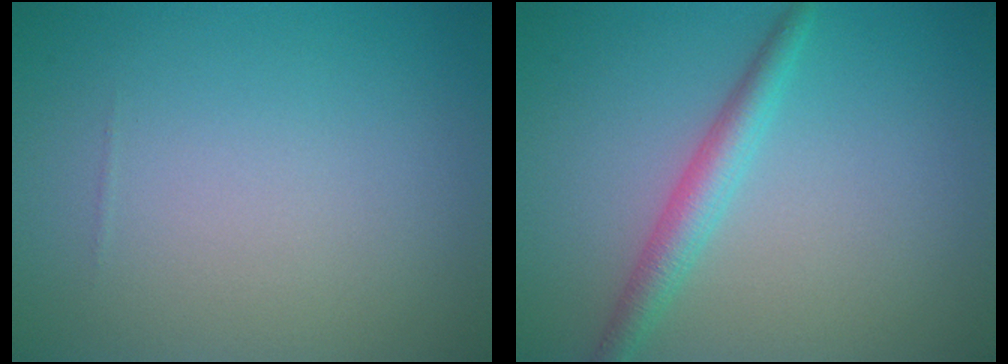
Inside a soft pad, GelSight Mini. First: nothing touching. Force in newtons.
{"total": 2.7, "press": 2.7, "slide": 0.1}